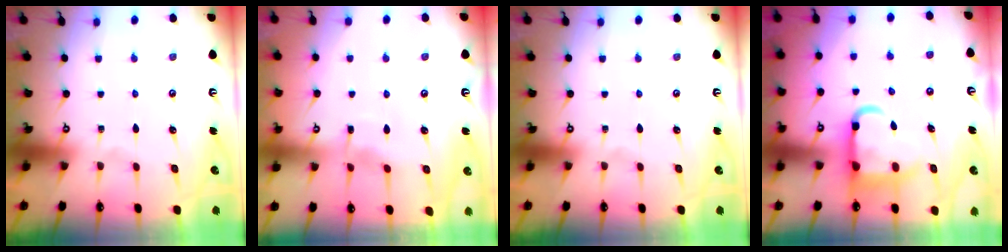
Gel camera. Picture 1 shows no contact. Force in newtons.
{"total": 4.7, "press": 4.7, "slide": 0.5}
{"total": 0.0}
{"total": 10.7, "press": 10.6, "slide": 1.6}